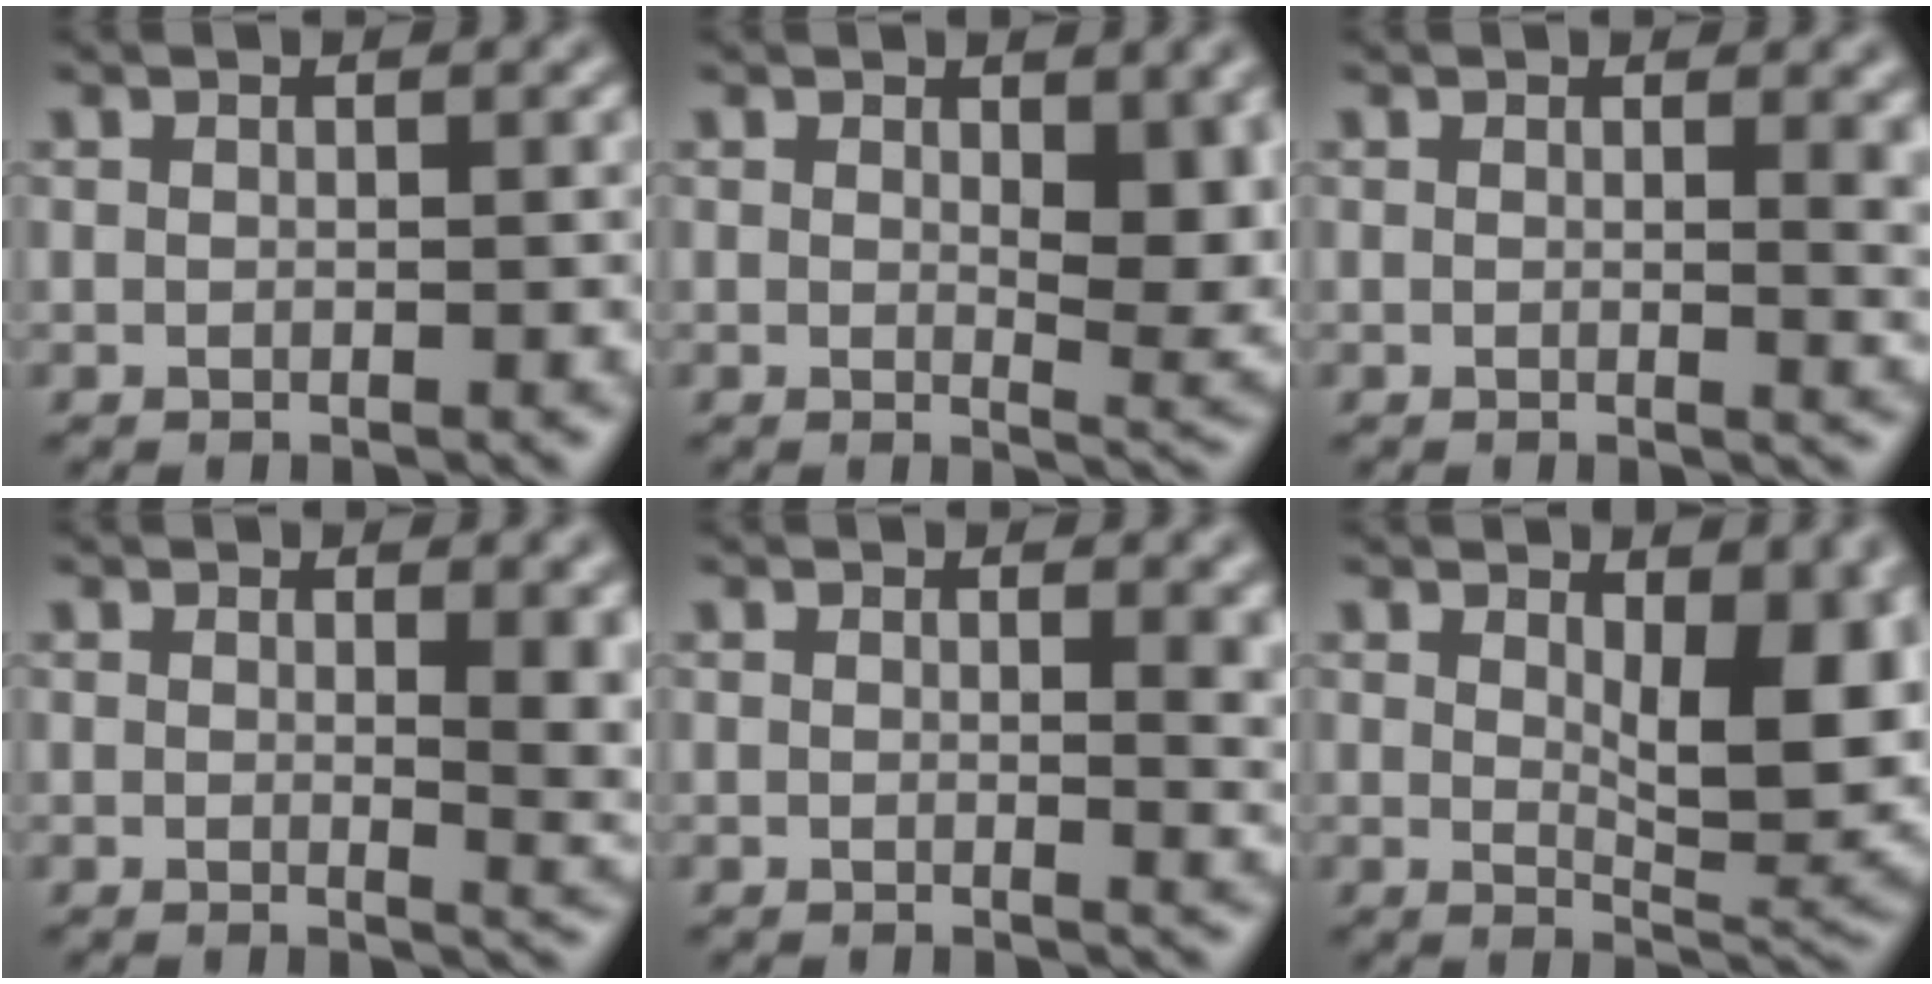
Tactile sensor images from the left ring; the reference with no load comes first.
{"total": 5.4, "force": [1.1, 2.4, 4.7], "torque": [-0.061, -0.009, 0.023]}
{"total": 3.0, "force": [0.8, 1.1, 2.7], "torque": [-0.024, -0.001, 0.011]}
{"total": 4.5, "force": [1.0, 1.6, 4.1], "torque": [-0.039, -0.006, 0.018]}
{"total": 3.0, "force": [0.8, 1.2, 2.7], "torque": [-0.025, -0.005, 0.013]}
{"total": 8.8, "force": [1.8, 3.9, 7.6], "torque": [-0.105, -0.008, 0.036]}